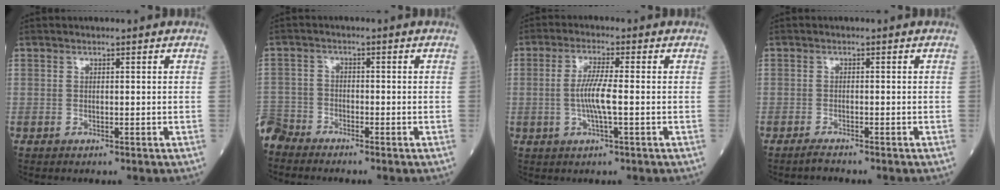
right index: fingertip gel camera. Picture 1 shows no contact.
{"total": 5.1, "force": [-4.9, 1.5, -0.1], "torque": [0.002, -0.008, -0.101]}
{"total": 5.1, "force": [-0.7, 0.1, 5.1], "torque": [-0.107, -0.001, -0.014]}
{"total": 1.5, "force": [-1.4, -0.1, 0.5], "torque": [-0.018, -0.005, -0.023]}